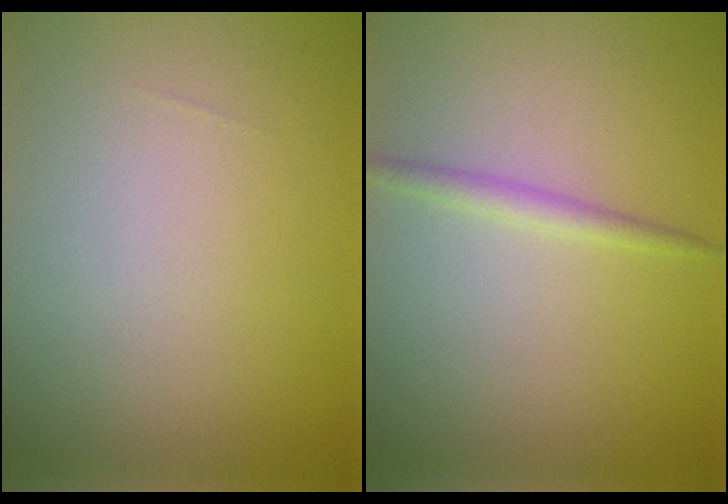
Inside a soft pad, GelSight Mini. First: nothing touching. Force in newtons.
{"total": 1.4, "press": 1.4, "slide": 0.1}